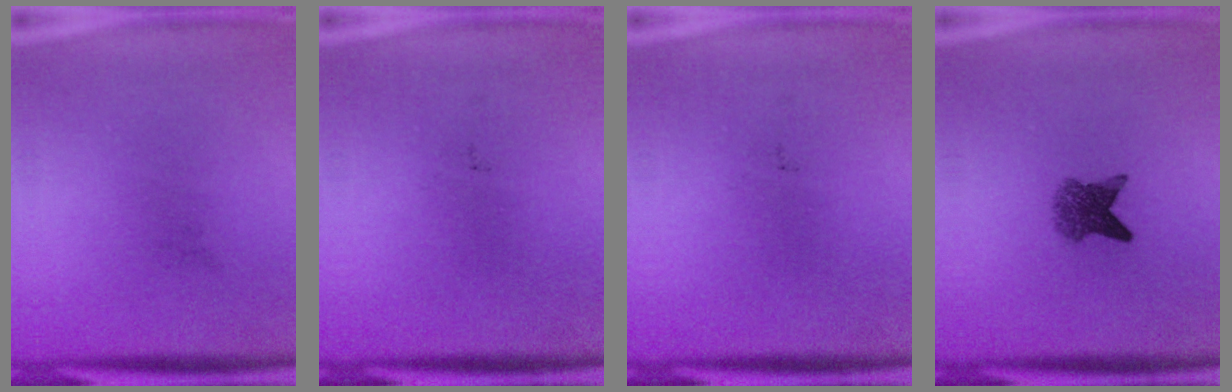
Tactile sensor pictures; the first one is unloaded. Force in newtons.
{"total": 0.0}
{"total": 0.0}
{"total": 4.0}